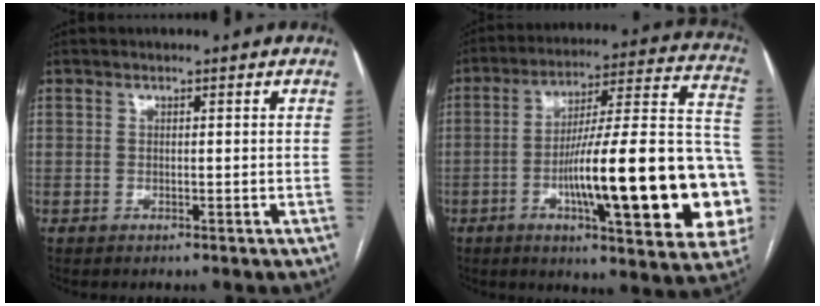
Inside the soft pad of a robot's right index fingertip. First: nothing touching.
{"total": 27.9, "force": [-6.5, 3.9, 26.9], "torque": [-0.308, 0.014, -0.092]}